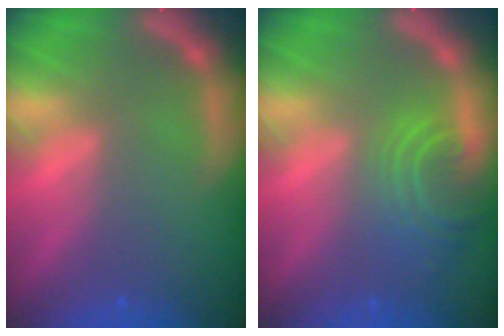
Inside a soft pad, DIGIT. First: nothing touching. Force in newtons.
{"total": 5.1}